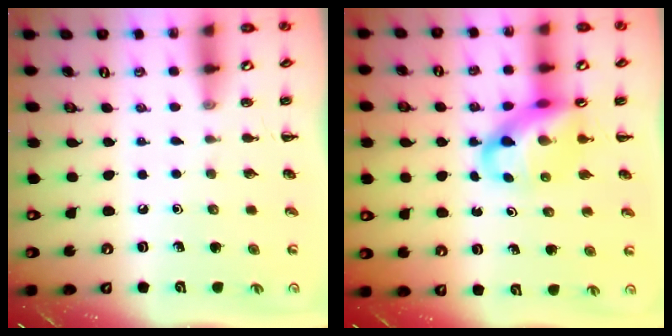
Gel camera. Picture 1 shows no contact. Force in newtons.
{"total": 10.2, "press": 9.8, "slide": 2.8}